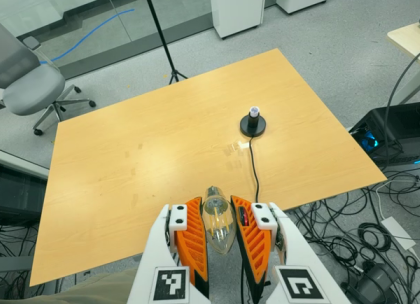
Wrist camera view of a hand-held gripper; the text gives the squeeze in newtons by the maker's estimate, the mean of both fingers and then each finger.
{"total": 21.4, "left": 23.4, "right": 19.4}